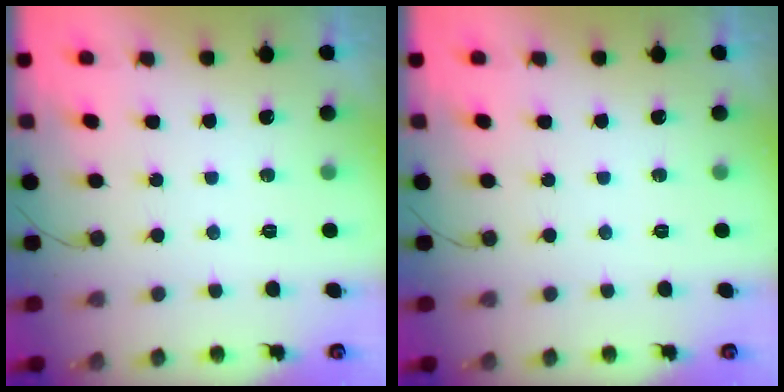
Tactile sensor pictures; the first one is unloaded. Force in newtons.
{"total": 0.0}